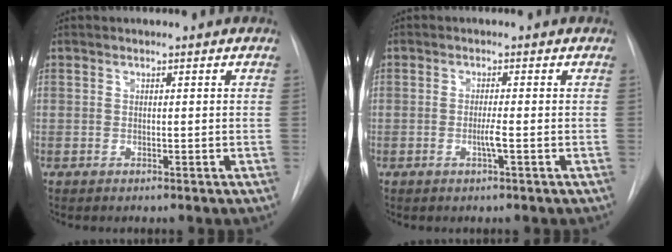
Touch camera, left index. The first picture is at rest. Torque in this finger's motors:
{"motor_torque": [0.27, 0.21, 0.03, 0.01]}